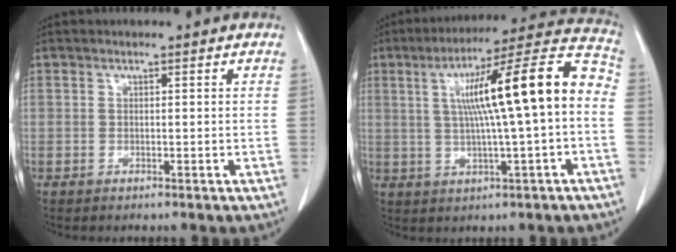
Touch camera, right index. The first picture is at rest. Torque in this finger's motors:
{"motor_torque": [1.53, 0.61, 0.41, 0.21]}